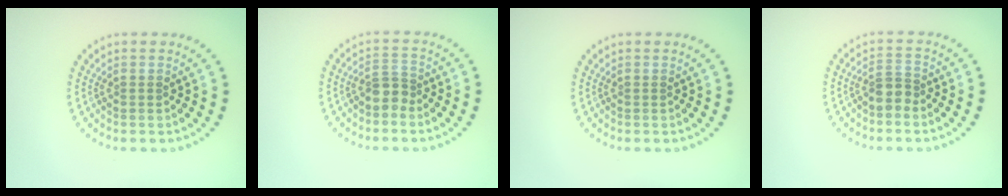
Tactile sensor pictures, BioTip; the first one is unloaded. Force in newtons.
{"total": 2.2, "press": 1.7, "slide": 1.3}
{"total": 0.0}
{"total": 2.1, "press": 1.6, "slide": 1.3}